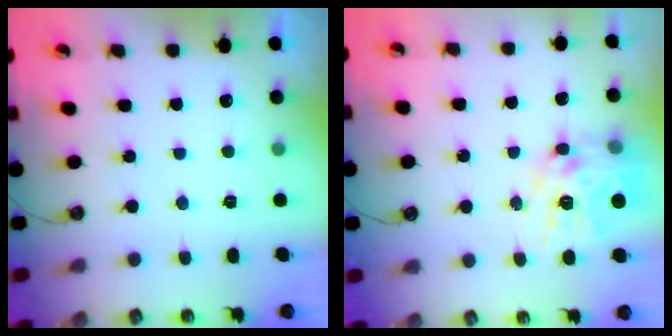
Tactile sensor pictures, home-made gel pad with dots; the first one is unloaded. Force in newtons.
{"total": 15.6, "press": 15.6, "slide": 1.4}